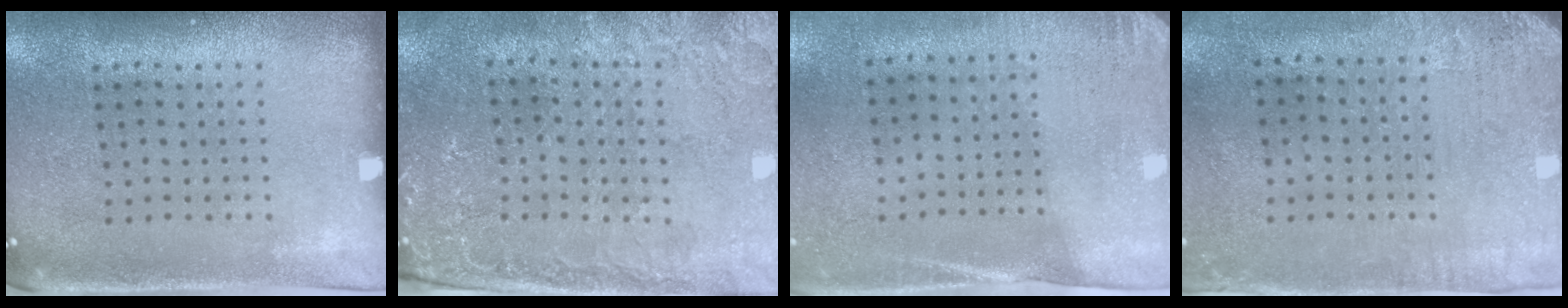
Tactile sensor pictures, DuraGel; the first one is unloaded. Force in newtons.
{"total": 0.6, "press": 0.4, "slide": 0.4}
{"total": 2.7, "press": 2.4, "slide": 1.3}
{"total": 3.1, "press": 2.5, "slide": 1.9}